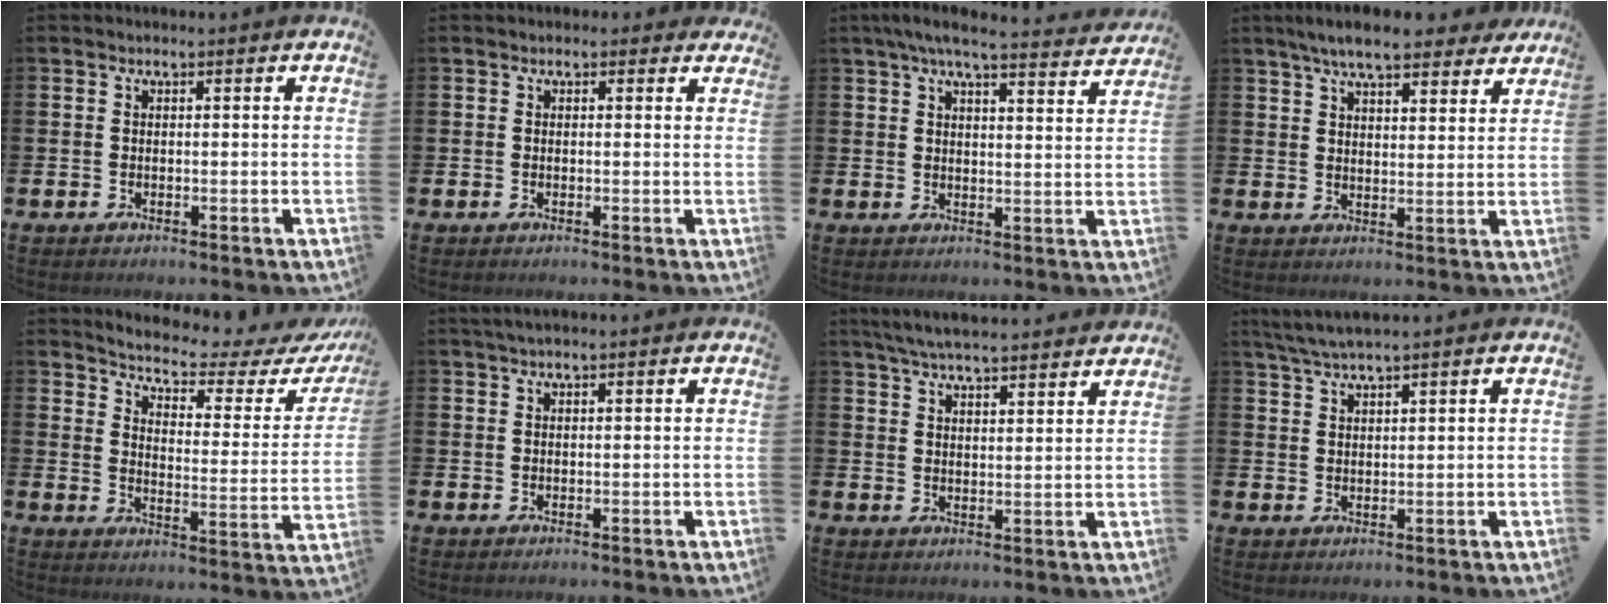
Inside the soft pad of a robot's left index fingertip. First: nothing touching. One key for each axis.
{"total": 0.6, "fx": 0.3, "fy": 0.5, "fz": 0.1, "tx": 0.002, "ty": 0.006, "tz": 0.003}
{"total": 5.8, "fx": 5.3, "fy": 0.2, "fz": 2.4, "tx": -0.052, "ty": -0.024, "tz": 0.091}
{"total": 7.8, "fx": 6.9, "fy": 1.6, "fz": 3.1, "tx": -0.068, "ty": -0.024, "tz": 0.123}
{"total": 4.4, "fx": 4.1, "fy": 0.8, "fz": 1.4, "tx": -0.044, "ty": -0.039, "tz": 0.059}
{"total": 1.2, "fx": 1.0, "fy": 0.0, "fz": 0.7, "tx": -0.018, "ty": 0.004, "tz": 0.018}
{"total": 5.7, "fx": 5.6, "fy": 0.2, "fz": 1.4, "tx": -0.041, "ty": -0.026, "tz": 0.100}
{"total": 3.6, "fx": 3.3, "fy": -0.1, "fz": 1.5, "tx": -0.044, "ty": -0.001, "tz": 0.062}